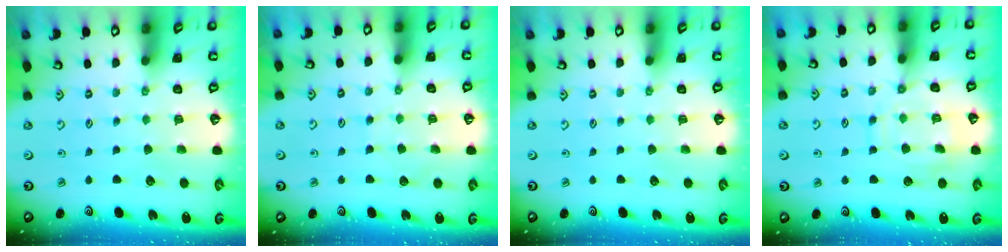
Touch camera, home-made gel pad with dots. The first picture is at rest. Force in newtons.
{"total": 5.2, "press": 5.2, "slide": 0.5}
{"total": 0.0}
{"total": 12.4, "press": 12.3, "slide": 1.1}